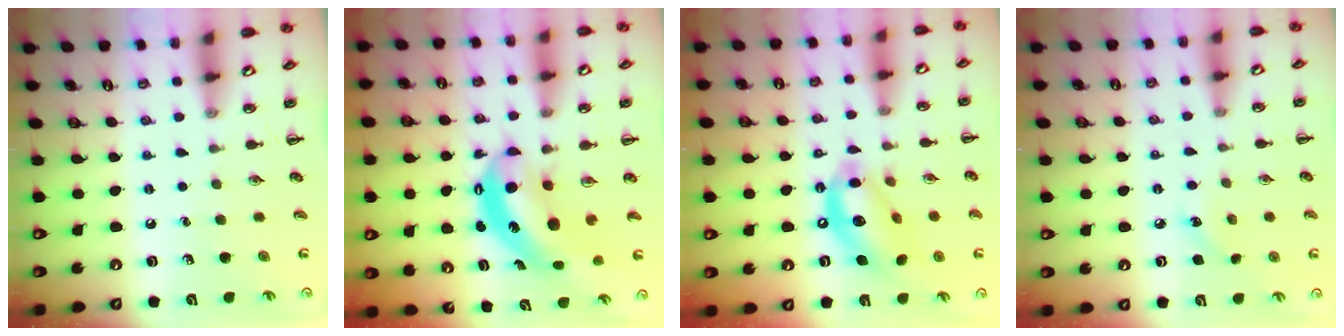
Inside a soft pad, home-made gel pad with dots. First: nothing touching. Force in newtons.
{"total": 6.6, "press": 6.5, "slide": 1.4}
{"total": 15.1, "press": 14.5, "slide": 4.1}
{"total": 5.2, "press": 5.0, "slide": 1.3}